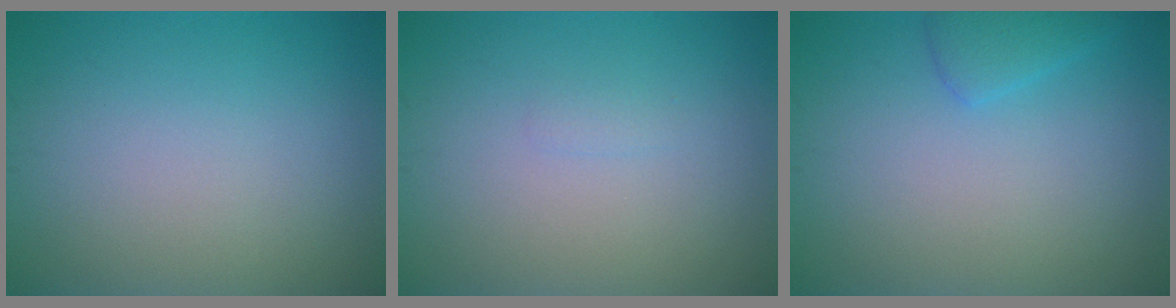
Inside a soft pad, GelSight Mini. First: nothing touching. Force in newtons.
{"total": 0.5, "press": 0.5, "slide": 0.1}
{"total": 1.7, "press": 1.7, "slide": 0.1}